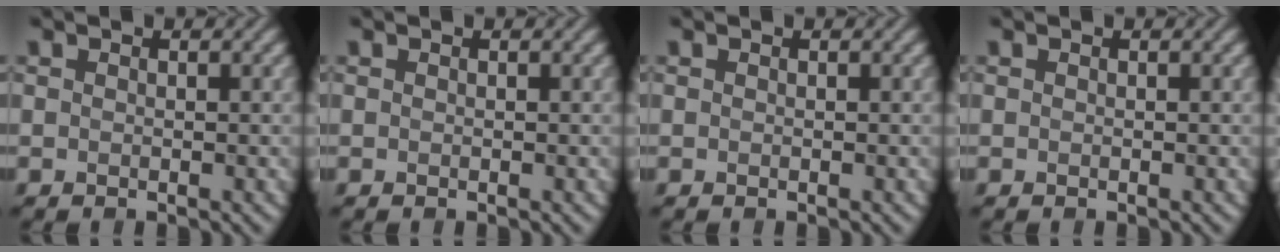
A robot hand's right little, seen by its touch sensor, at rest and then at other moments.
{"total": 0.0}
{"total": 0.0}
{"total": 0.0}